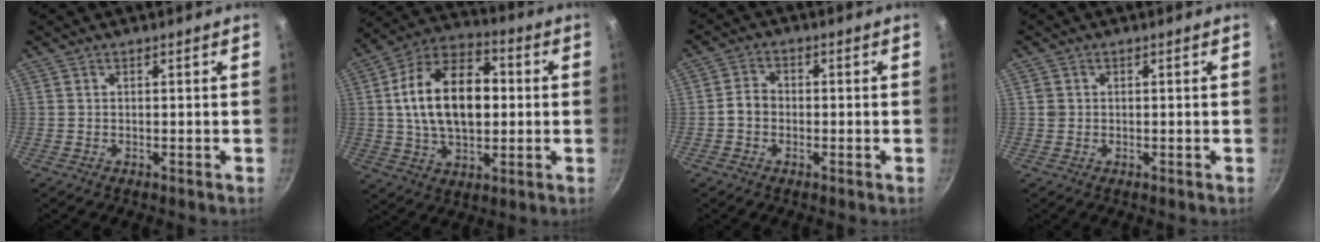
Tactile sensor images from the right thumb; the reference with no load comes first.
{"total": 18.8, "force": [1.6, 11.3, 15.0], "torque": [-0.241, 0.020, 0.023]}
{"total": 3.7, "force": [-0.8, 2.9, 2.1], "torque": [-0.031, 0.015, -0.022]}
{"total": 1.5, "force": [0.2, 1.3, 0.5], "torque": [-0.007, 0.001, 0.006]}